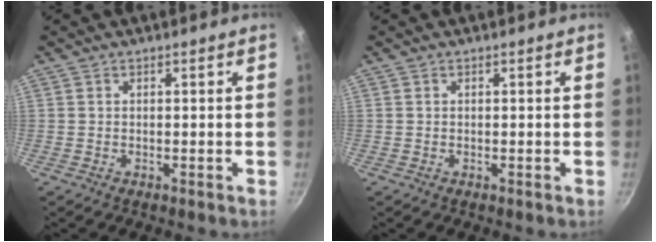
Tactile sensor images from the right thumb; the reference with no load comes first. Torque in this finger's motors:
{"motor_torque": [0.04, -0.04, 0.26, 0.11, 0.04]}